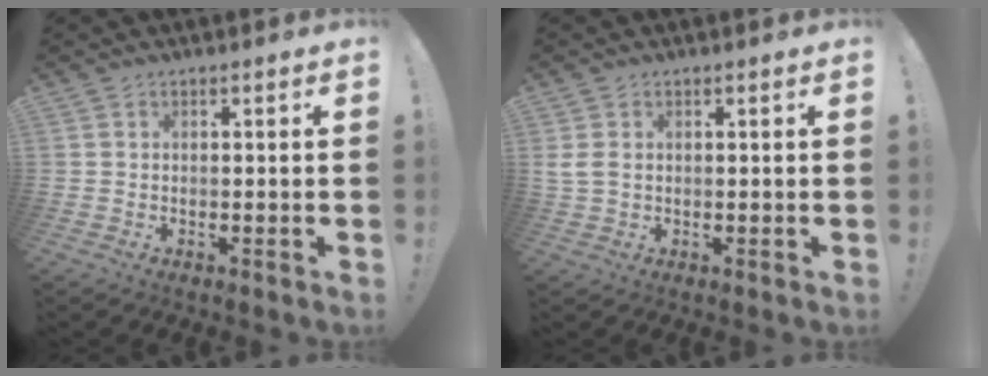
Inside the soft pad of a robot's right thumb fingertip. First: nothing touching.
{"total": 3.0, "force": [0.8, 2.0, 2.1], "torque": [-0.044, 0.002, 0.014]}